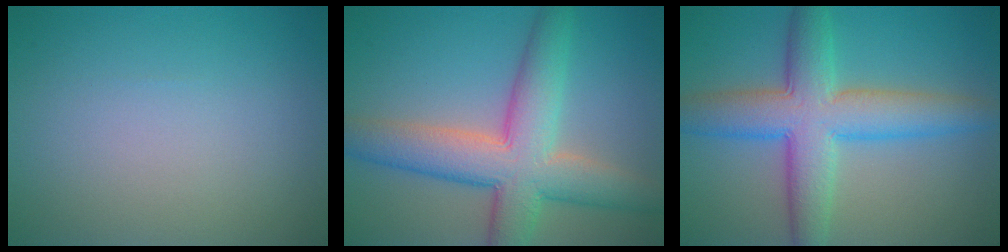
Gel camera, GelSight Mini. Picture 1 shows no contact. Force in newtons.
{"total": 8.5, "press": 8.5, "slide": 0.3}
{"total": 7.9, "press": 7.9, "slide": 0.2}